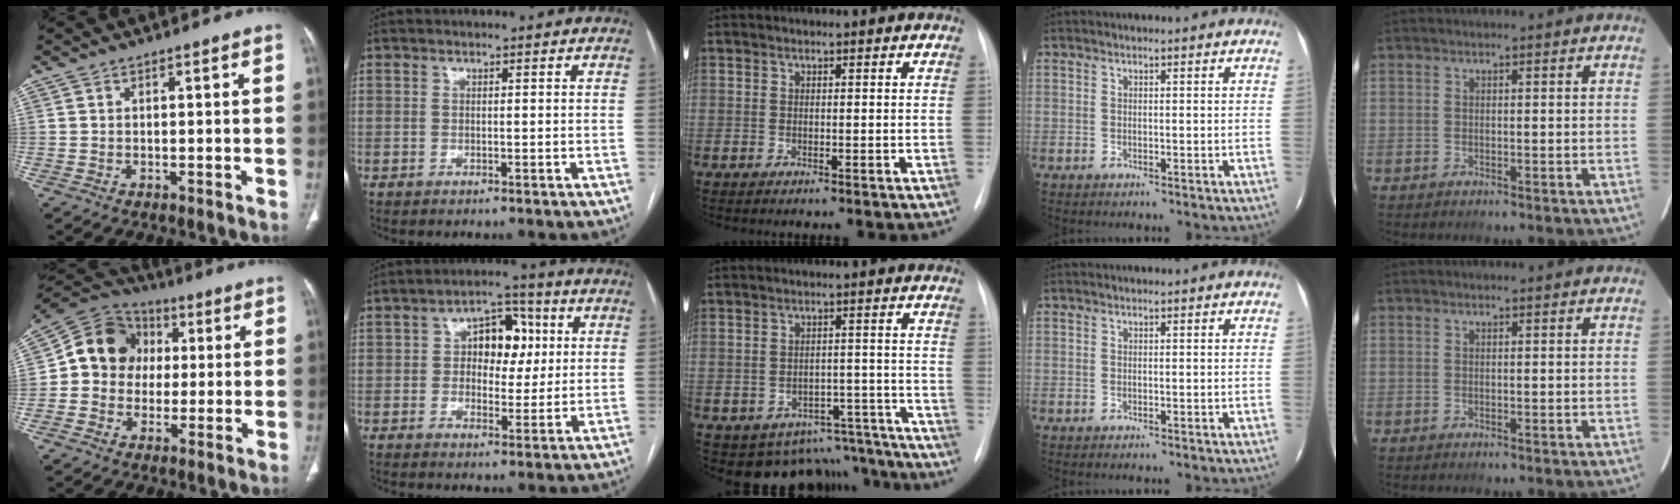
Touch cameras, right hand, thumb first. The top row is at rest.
{"thumb": {"total": 12.7, "force": [1.2, 11.3, 5.8], "torque": [-0.073, 0.023, 0.006]}, "index": {"total": 8.1, "force": [1.5, 5.1, 6.1], "torque": [-0.083, 0.026, 0.024]}, "middle": {"total": 11.7, "force": [-10.3, 5.4, 0.8], "torque": [0.011, 0.047, -0.119]}}